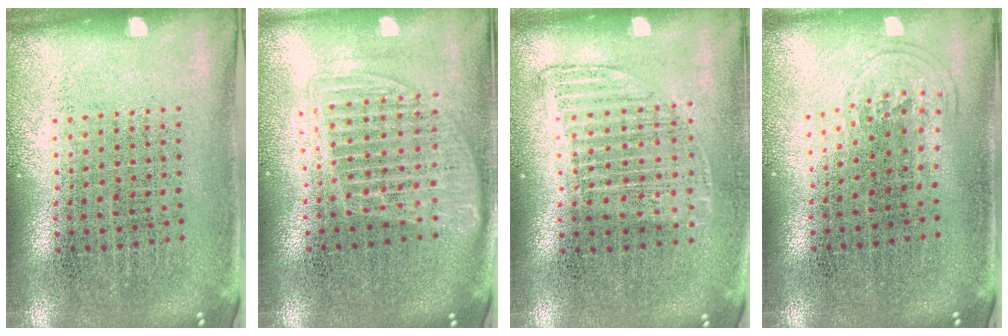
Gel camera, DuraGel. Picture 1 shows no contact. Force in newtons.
{"total": 1.5, "press": 1.3, "slide": 0.7}
{"total": 1.2, "press": 1.0, "slide": 0.6}
{"total": 0.9, "press": 0.7, "slide": 0.7}